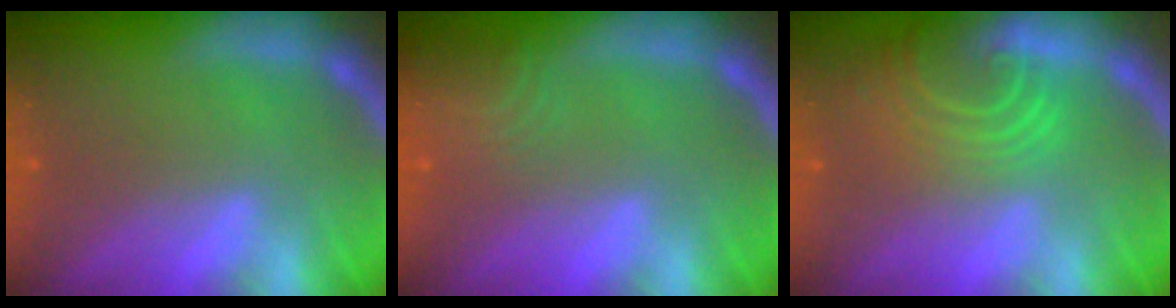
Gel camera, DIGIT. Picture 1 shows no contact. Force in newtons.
{"total": 4.5}
{"total": 7.6}